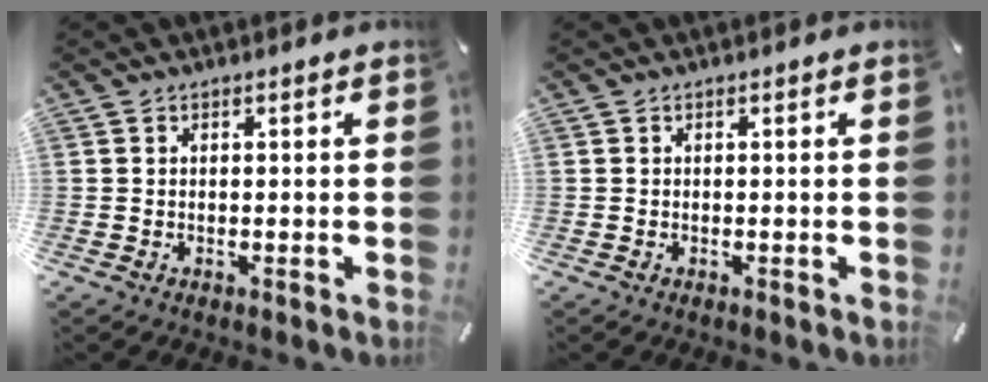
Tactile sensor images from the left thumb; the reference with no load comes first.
{"total": 0.0}